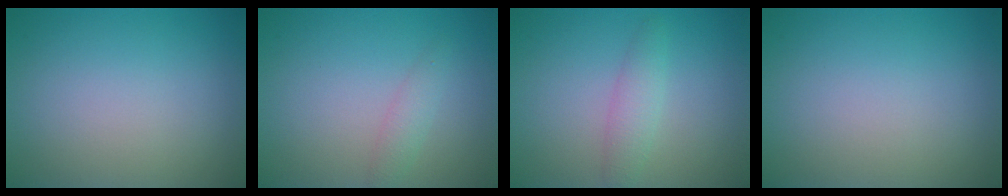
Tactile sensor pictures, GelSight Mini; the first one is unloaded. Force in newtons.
{"total": 1.4, "press": 1.4, "slide": 0.1}
{"total": 2.0, "press": 2.0, "slide": 0.1}
{"total": 0.0}